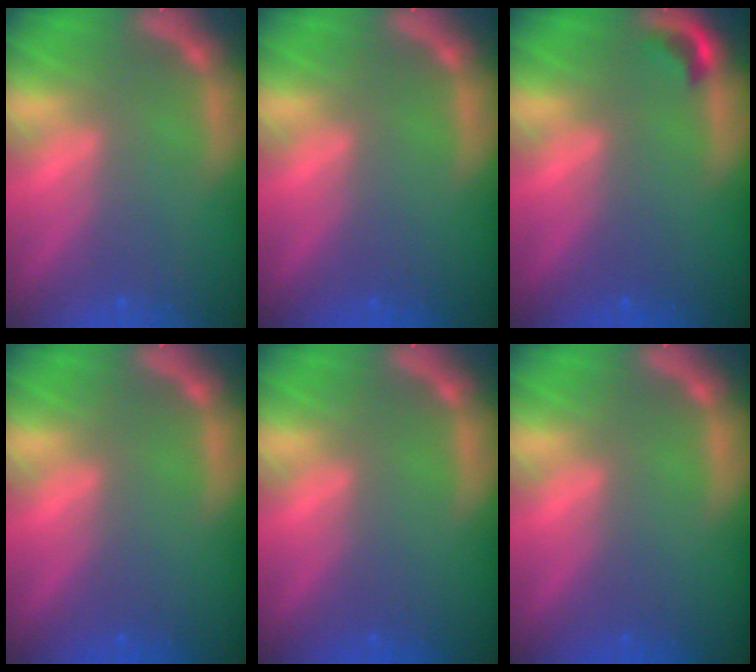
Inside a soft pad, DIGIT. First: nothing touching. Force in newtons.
{"total": 0.0}
{"total": 1.4}
{"total": 0.0}
{"total": 0.0}
{"total": 0.0}